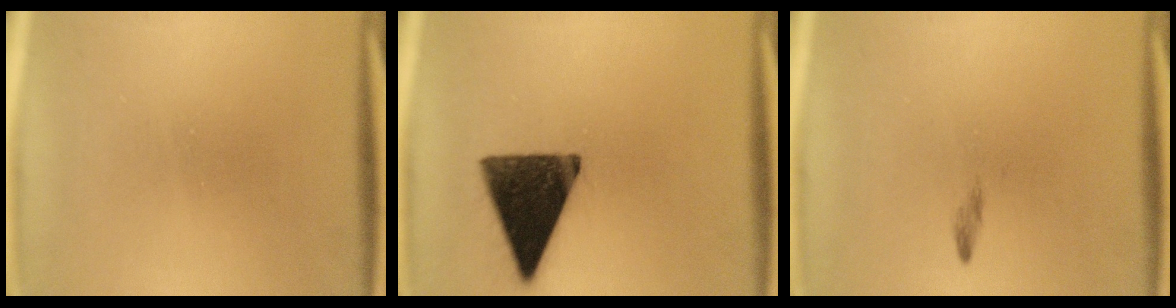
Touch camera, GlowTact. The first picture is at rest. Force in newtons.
{"total": 14.4}
{"total": 0.7}